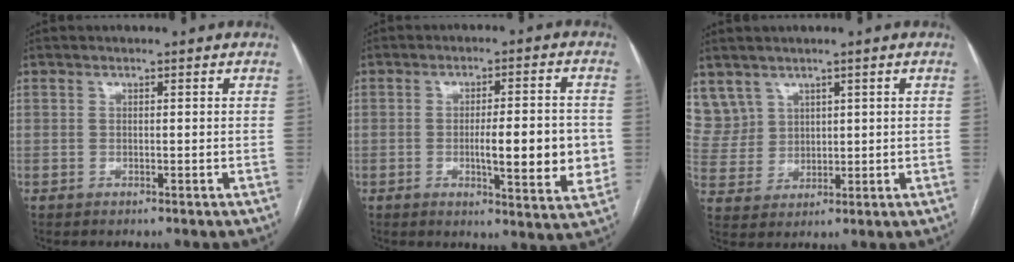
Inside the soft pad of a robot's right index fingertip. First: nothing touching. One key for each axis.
{"total": 11.0, "fx": -1.3, "fy": 2.2, "fz": 10.7, "tx": -0.145, "ty": -0.002, "tz": -0.014}
{"total": 5.7, "fx": 4.0, "fy": 4.1, "fz": 0.0, "tx": -0.002, "ty": 0.015, "tz": 0.093}